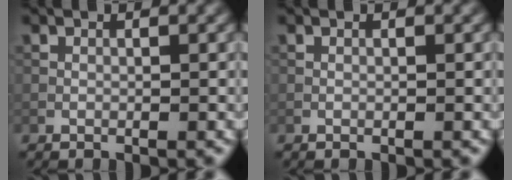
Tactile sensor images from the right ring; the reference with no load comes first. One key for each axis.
{"total": 0.0}